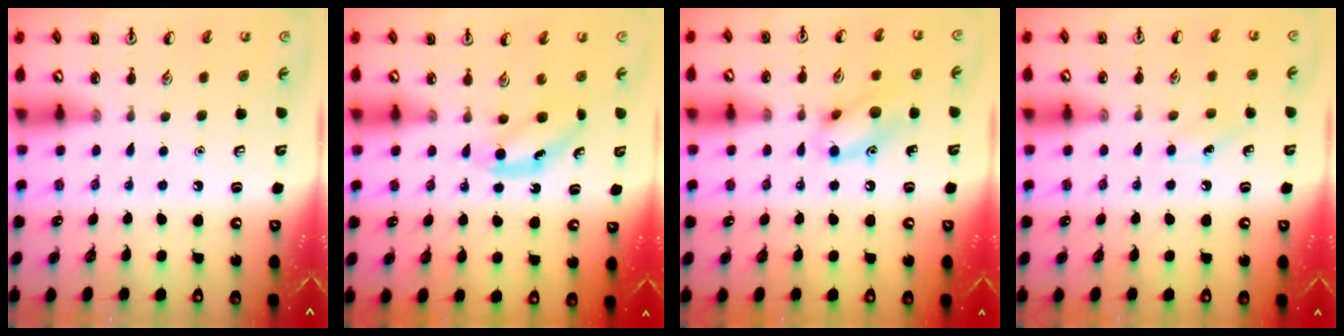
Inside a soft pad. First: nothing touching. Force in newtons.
{"total": 4.6, "press": 4.3, "slide": 1.5}
{"total": 9.8, "press": 9.7, "slide": 1.2}
{"total": 4.9, "press": 4.6, "slide": 1.6}